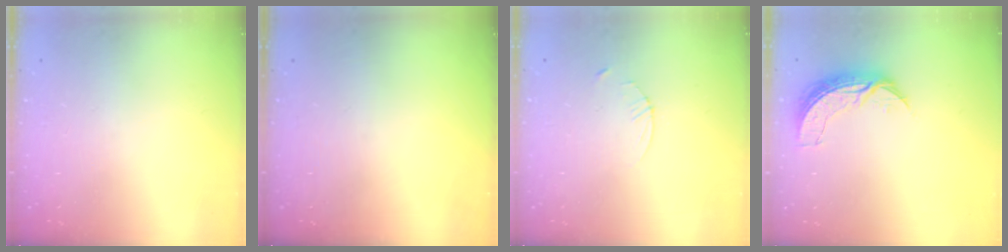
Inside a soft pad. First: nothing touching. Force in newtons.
{"total": 0.0}
{"total": 2.3, "press": 2.3, "slide": 0.3}
{"total": 7.4, "press": 7.4, "slide": 0.5}